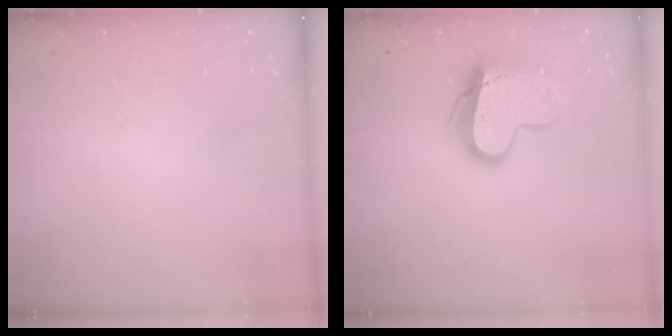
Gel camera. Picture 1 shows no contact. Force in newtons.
{"total": 14.0, "press": 14.0, "slide": 0.6}